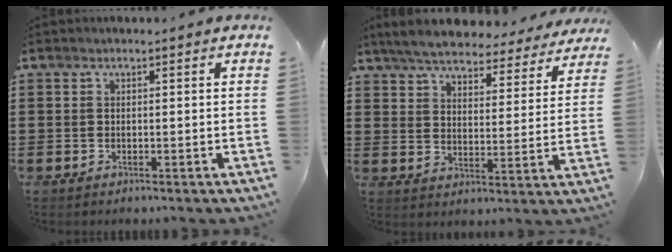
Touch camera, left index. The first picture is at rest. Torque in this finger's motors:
{"motor_torque": [2.14, 0.00, 1.05, 0.21]}